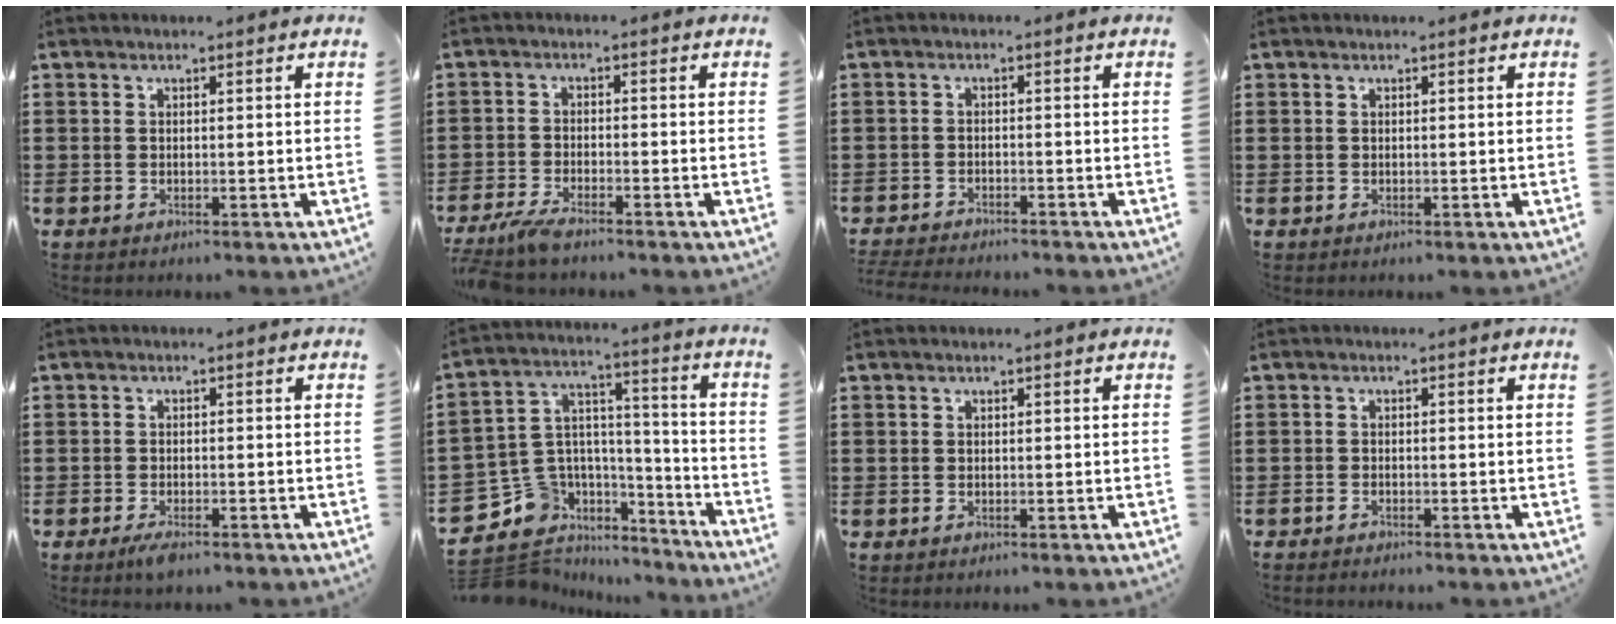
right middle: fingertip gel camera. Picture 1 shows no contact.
{"total": 3.4, "force": [-3.1, 0.1, 1.5], "torque": [-0.047, -0.009, -0.067]}
{"total": 2.6, "force": [-2.6, 0.0, 0.0], "torque": [-0.013, -0.006, -0.057]}
{"total": 0.0}
{"total": 2.1, "force": [-1.5, 0.6, 1.3], "torque": [-0.029, -0.002, -0.031]}
{"total": 8.5, "force": [-4.6, 7.1, 1.1], "torque": [-0.066, -0.009, -0.082]}
{"total": 0.0}
{"total": 1.0, "force": [-1.0, 0.0, 0.1], "torque": [-0.003, -0.004, -0.020]}